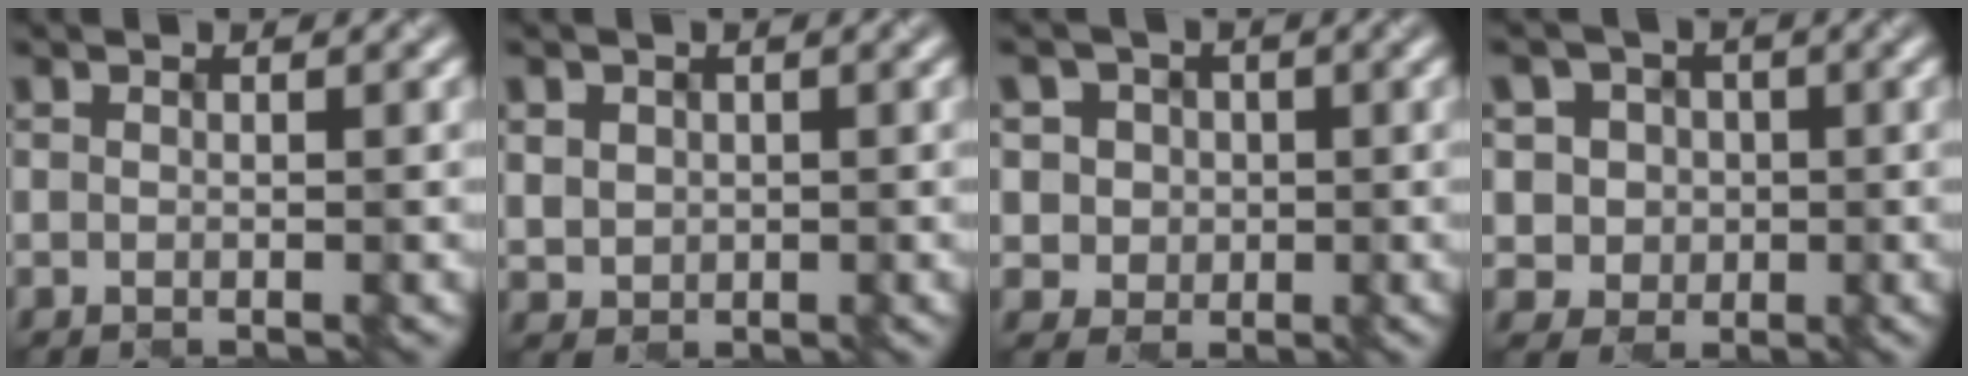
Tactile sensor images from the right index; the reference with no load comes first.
{"total": 1.5, "force": [0.3, 1.5, 0.1], "torque": [-0.024, -0.002, 0.019]}
{"total": 3.2, "force": [0.2, 3.2, 0.4], "torque": [-0.016, 0.006, 0.009]}
{"total": 3.3, "force": [-0.1, 3.3, 0.3], "torque": [-0.011, 0.004, 0.003]}